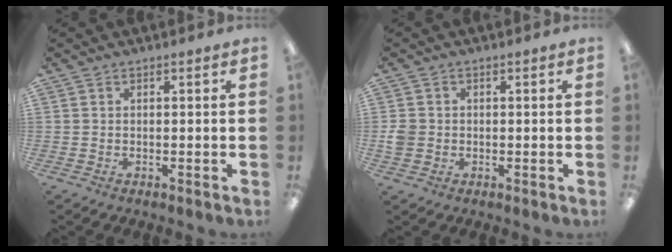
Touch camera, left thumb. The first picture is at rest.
{"total": 3.2, "force": [-0.2, 3.1, 0.9], "torque": [-0.008, 0.002, -0.004]}